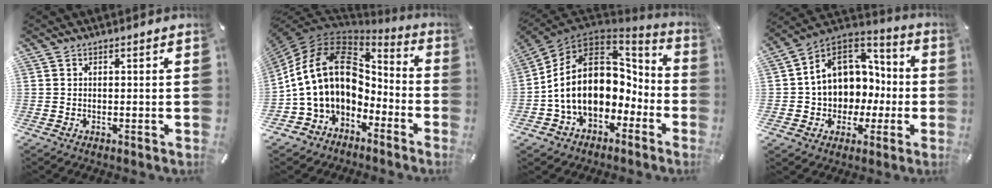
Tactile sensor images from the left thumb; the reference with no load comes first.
{"total": 19.8, "force": [2.0, 14.6, 13.2], "torque": [-0.271, 0.004, 0.037]}
{"total": 19.5, "force": [-0.2, 14.6, 12.9], "torque": [-0.241, -0.004, 0.005]}
{"total": 12.3, "force": [1.2, 11.3, 4.6], "torque": [-0.096, -0.014, 0.033]}